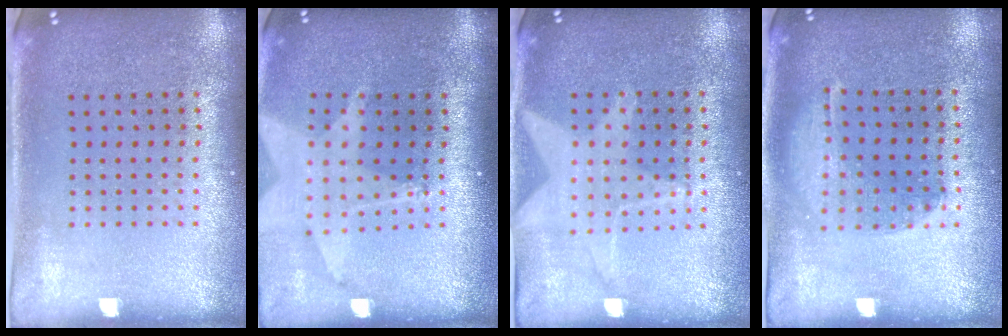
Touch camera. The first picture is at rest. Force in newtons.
{"total": 1.7, "press": 1.5, "slide": 0.9}
{"total": 0.5, "press": 0.5, "slide": 0.0}
{"total": 1.3, "press": 1.2, "slide": 0.4}